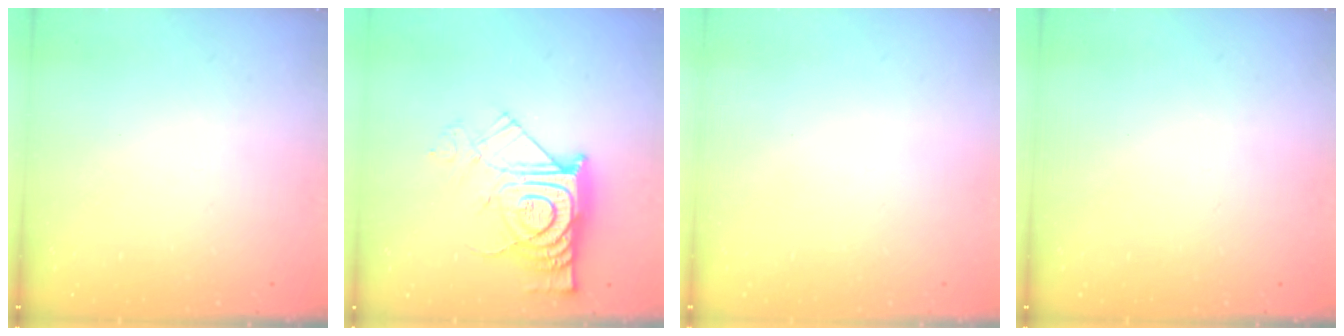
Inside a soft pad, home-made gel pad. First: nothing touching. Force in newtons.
{"total": 15.8, "press": 15.8, "slide": 1.2}
{"total": 1.7, "press": 1.7, "slide": 0.1}
{"total": 1.8, "press": 1.8, "slide": 0.4}